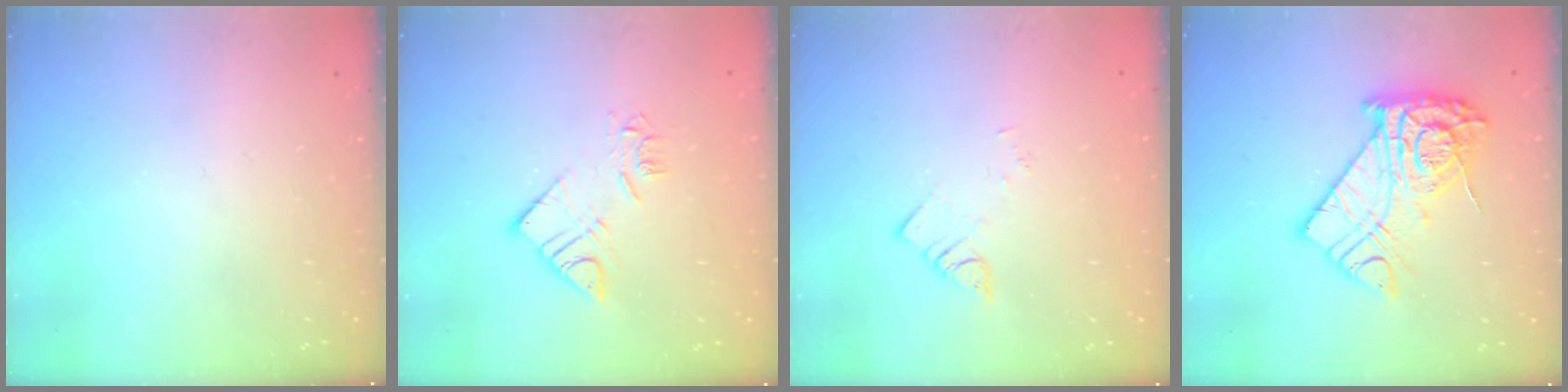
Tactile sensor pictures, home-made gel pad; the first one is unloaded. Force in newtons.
{"total": 9.0, "press": 9.0, "slide": 0.4}
{"total": 2.2, "press": 2.2, "slide": 0.2}
{"total": 15.9, "press": 15.8, "slide": 1.4}